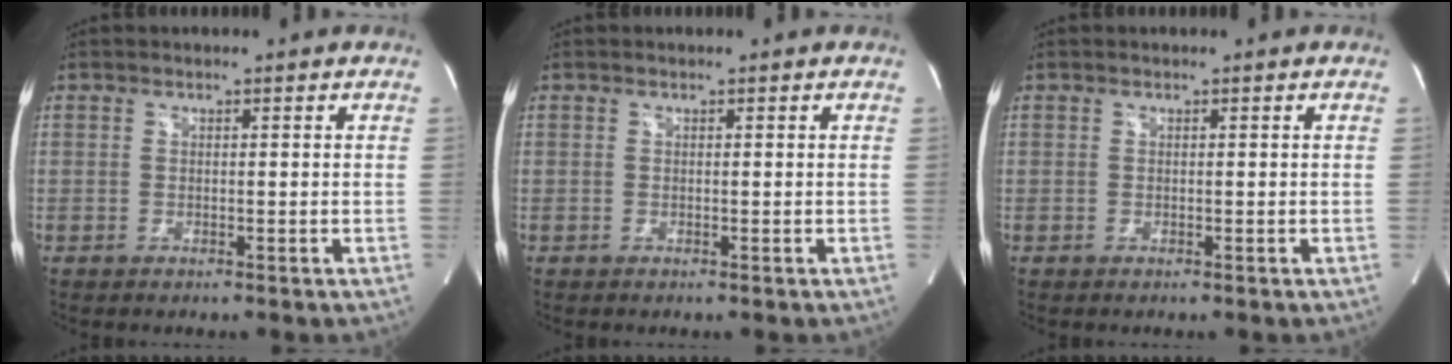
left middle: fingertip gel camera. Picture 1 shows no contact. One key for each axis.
{"total": 0.0}
{"total": 0.0}